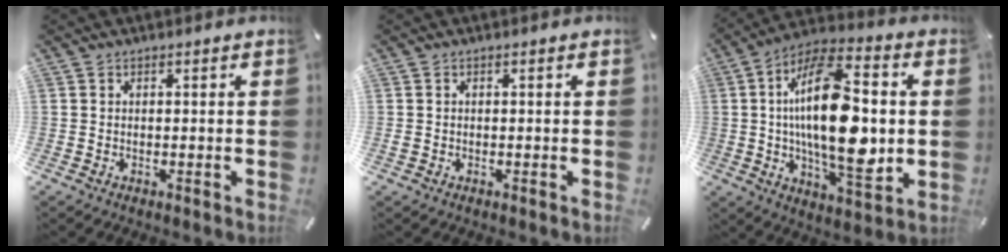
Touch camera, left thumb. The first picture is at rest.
{"total": 0.7, "force": [-0.3, 0.6, 0.4], "torque": [-0.007, 0.003, -0.006]}
{"total": 23.6, "force": [1.4, 10.7, 21.0], "torque": [-0.399, -0.012, 0.016]}